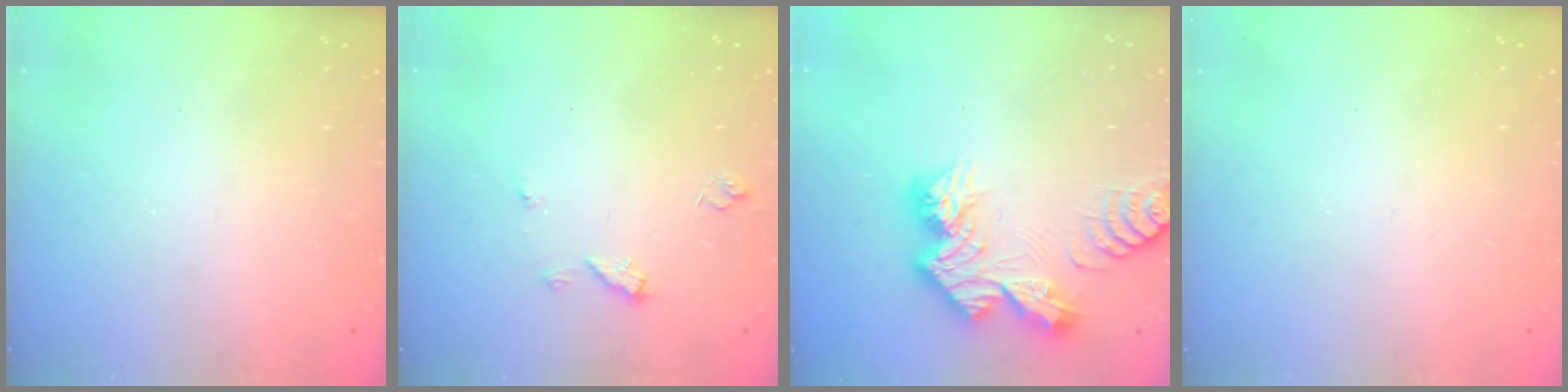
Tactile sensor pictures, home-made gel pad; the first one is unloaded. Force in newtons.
{"total": 7.0, "press": 7.0, "slide": 0.7}
{"total": 13.8, "press": 13.7, "slide": 1.2}
{"total": 0.0}